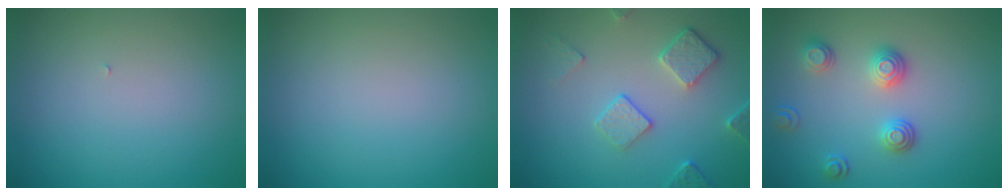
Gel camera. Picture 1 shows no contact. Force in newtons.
{"total": 0.0}
{"total": 3.7, "press": 3.2, "slide": 2.0}
{"total": 2.9, "press": 2.5, "slide": 1.5}